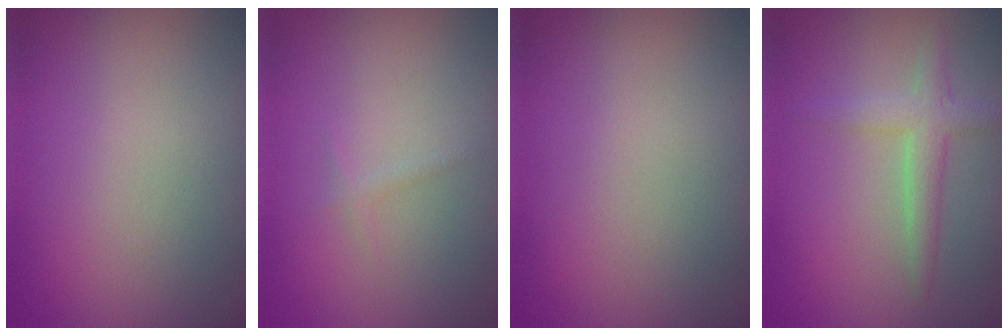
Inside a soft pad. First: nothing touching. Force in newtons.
{"total": 0.6, "press": 0.6, "slide": 0.1}
{"total": 0.0}
{"total": 2.9, "press": 2.9, "slide": 0.2}